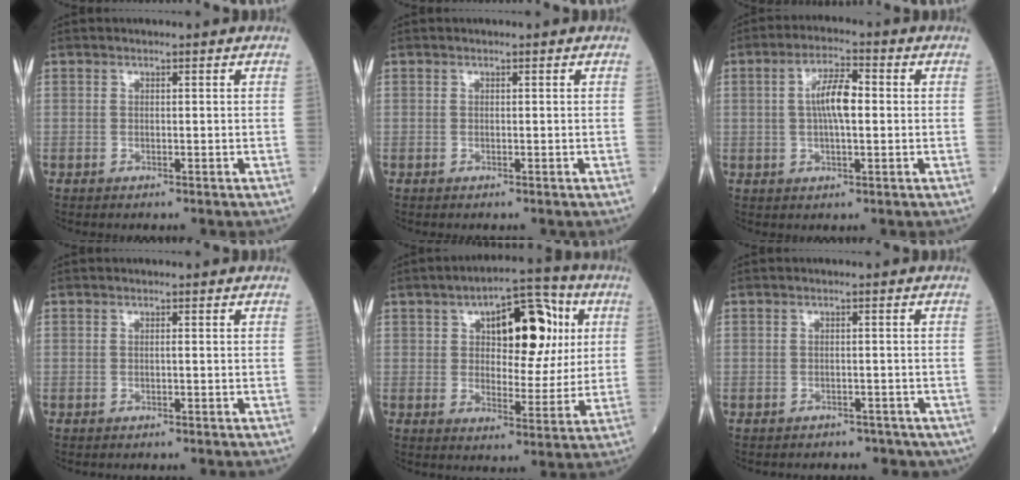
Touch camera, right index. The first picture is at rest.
{"total": 0.0}
{"total": 6.4, "force": [0.6, 1.7, 6.1], "torque": [-0.117, 0.013, 0.008]}
{"total": 0.0}
{"total": 14.2, "force": [4.3, 6.1, 12.0], "torque": [-0.160, 0.034, 0.064]}
{"total": 6.2, "force": [-4.8, 3.6, 1.3], "torque": [-0.016, 0.007, -0.046]}